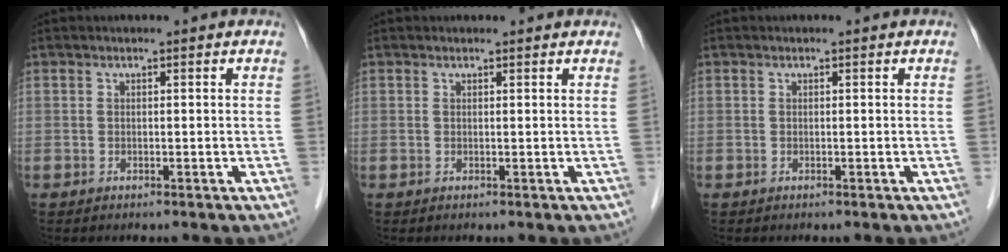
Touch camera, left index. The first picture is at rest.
{"total": 0.9, "force": [0.9, 0.2, 0.1], "torque": [-0.008, 0.007, 0.011]}
{"total": 0.0}